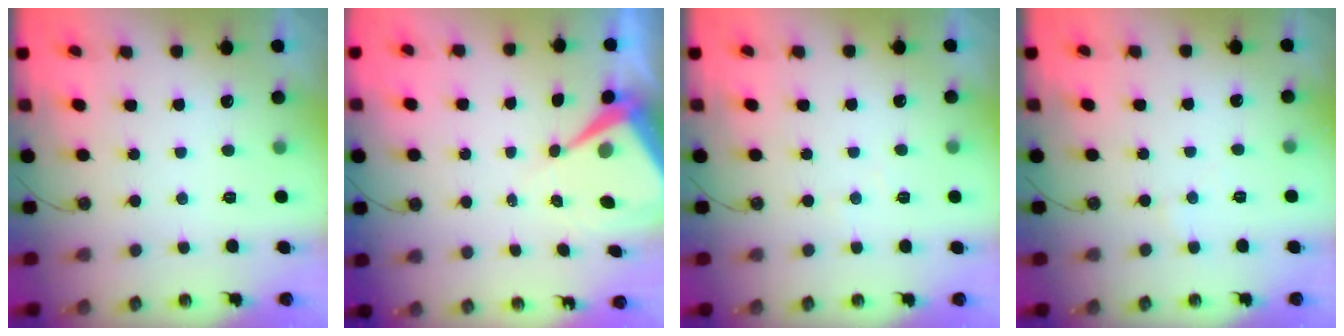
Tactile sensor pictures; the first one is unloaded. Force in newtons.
{"total": 8.9, "press": 8.9, "slide": 0.9}
{"total": 4.0, "press": 3.9, "slide": 0.7}
{"total": 2.6, "press": 2.5, "slide": 0.5}